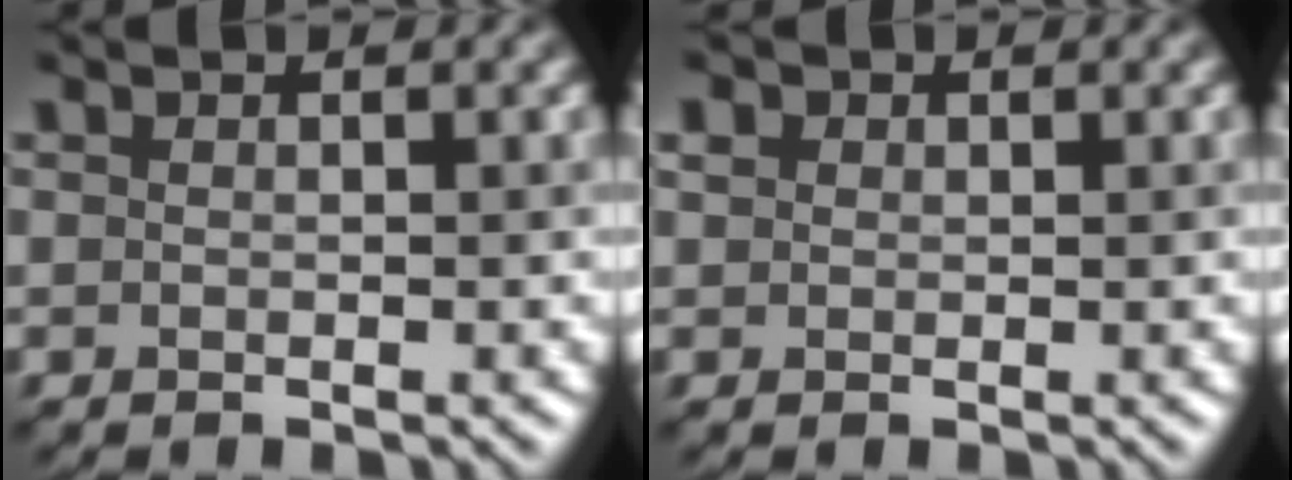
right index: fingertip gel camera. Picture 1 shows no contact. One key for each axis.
{"total": 1.2, "fx": 0.6, "fy": 1.0, "fz": 0.2, "tx": -0.004, "ty": 0.006, "tz": 0.007}